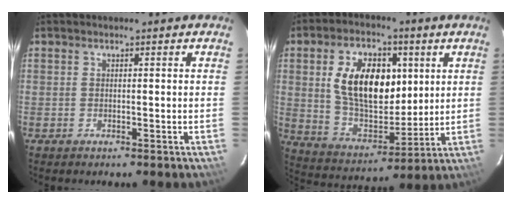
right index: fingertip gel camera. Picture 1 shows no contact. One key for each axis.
{"total": 17.5, "fx": 4.4, "fy": 10.4, "fz": 13.4, "tx": -0.247, "ty": 0.013, "tz": 0.090}